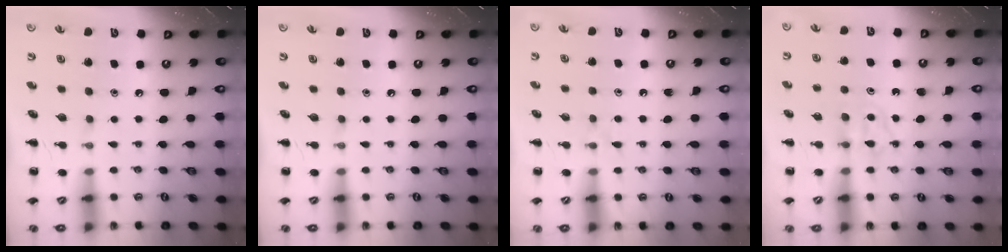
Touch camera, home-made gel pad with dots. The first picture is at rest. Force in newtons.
{"total": 0.0}
{"total": 3.0, "press": 2.7, "slide": 1.2}
{"total": 5.1, "press": 5.0, "slide": 1.0}